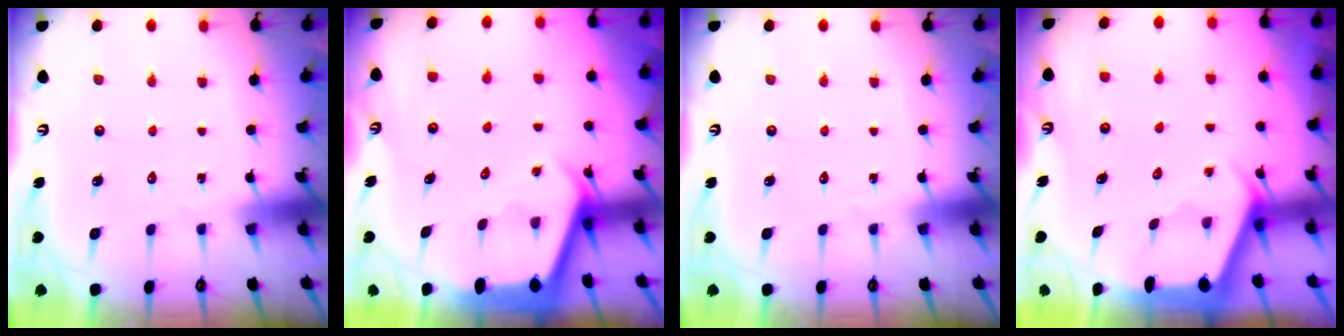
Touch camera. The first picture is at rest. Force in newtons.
{"total": 3.1, "press": 3.1, "slide": 0.4}
{"total": 0.0}
{"total": 2.4, "press": 2.4, "slide": 0.3}